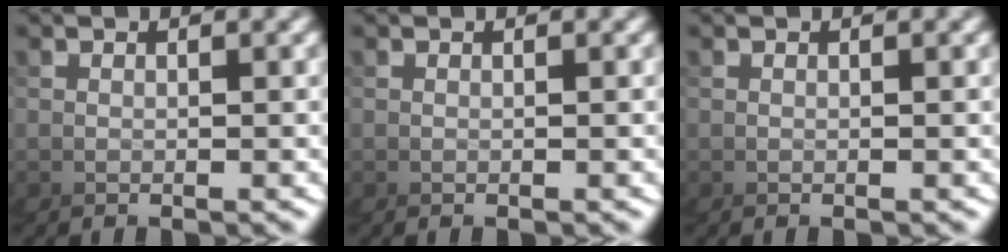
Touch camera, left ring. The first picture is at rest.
{"total": 0.0}
{"total": 0.0}